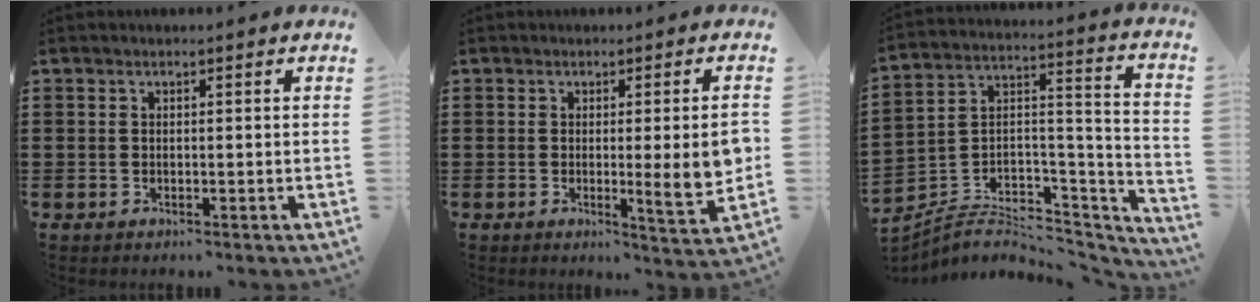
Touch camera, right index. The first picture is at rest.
{"total": 7.2, "force": [-0.1, 0.8, 7.1], "torque": [-0.097, -0.022, -0.002]}
{"total": 4.6, "force": [-3.0, 2.9, 1.9], "torque": [-0.043, -0.008, -0.060]}